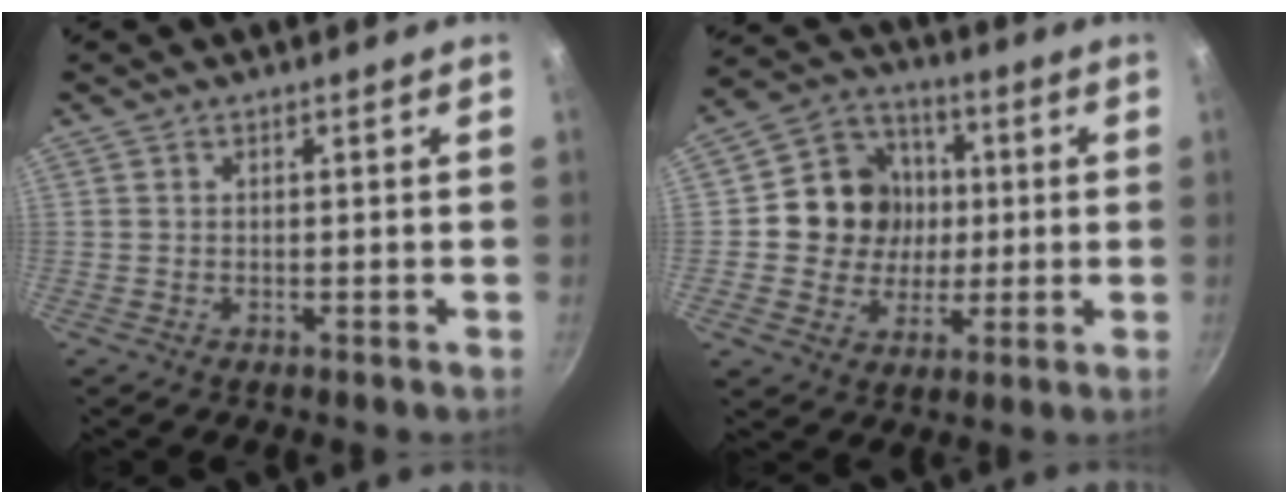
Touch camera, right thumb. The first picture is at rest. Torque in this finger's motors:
{"motor_torque": [0.84, 2.49, 0.77, -0.56, 0.08]}